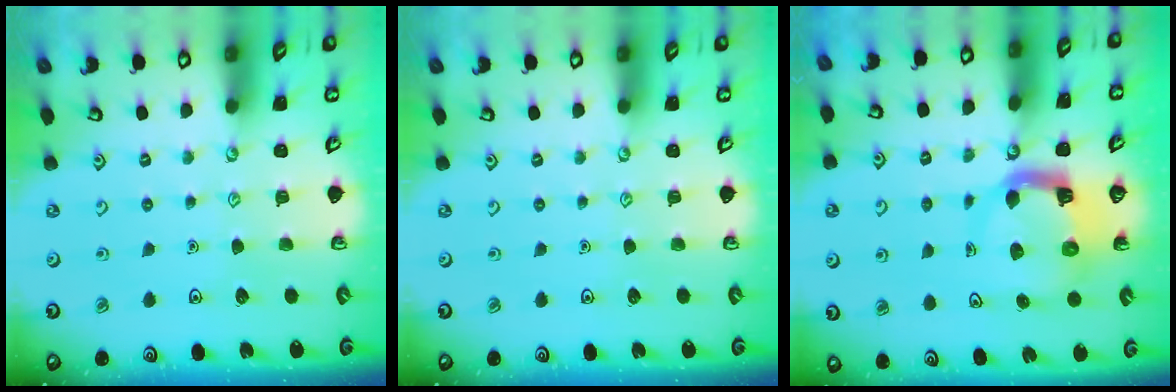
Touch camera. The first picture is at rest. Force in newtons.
{"total": 0.0}
{"total": 7.9, "press": 7.9, "slide": 1.1}